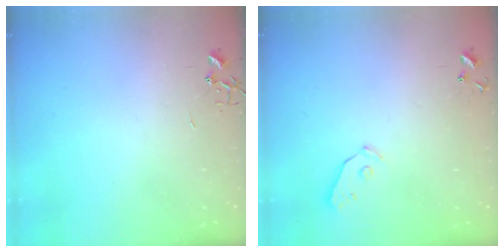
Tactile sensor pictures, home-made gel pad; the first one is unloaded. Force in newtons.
{"total": 3.8, "press": 3.8, "slide": 0.4}